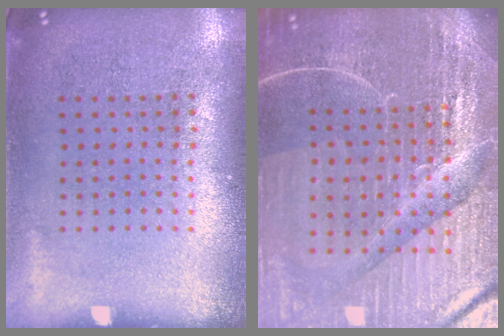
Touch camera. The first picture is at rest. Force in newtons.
{"total": 5.7, "press": 5.3, "slide": 2.1}